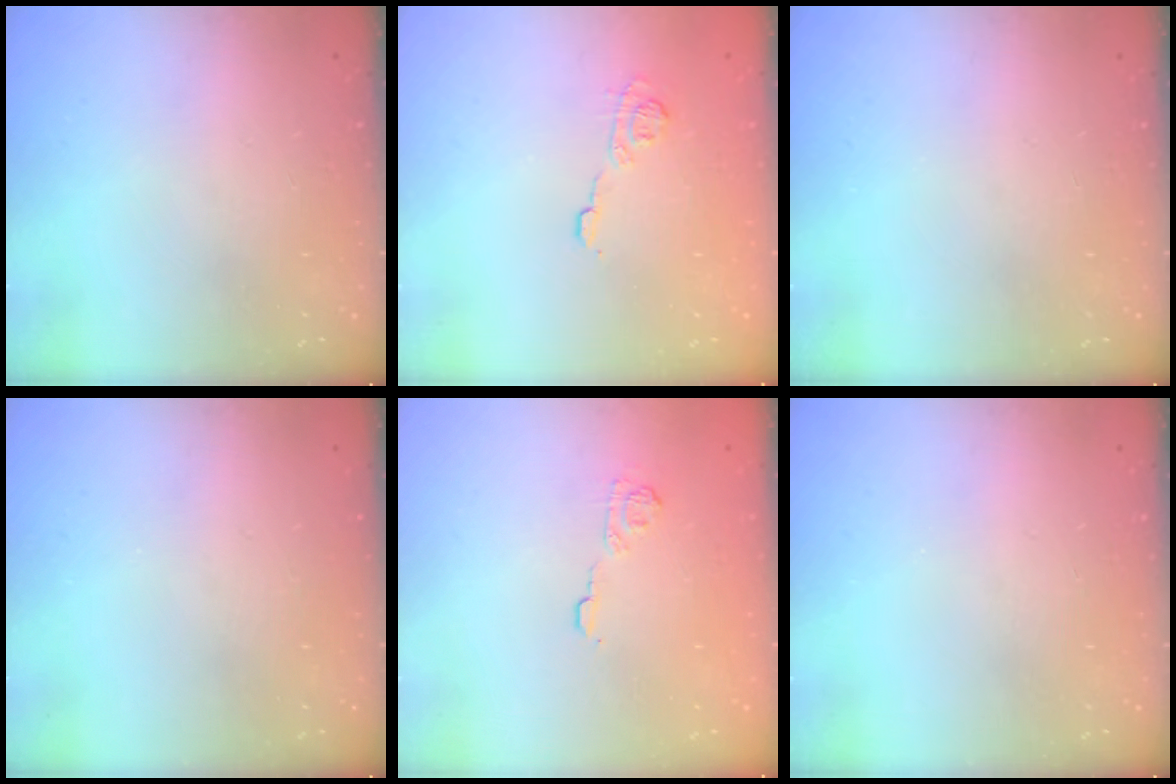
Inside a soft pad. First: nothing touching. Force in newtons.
{"total": 7.7, "press": 7.6, "slide": 1.2}
{"total": 0.0}
{"total": 0.0}
{"total": 5.2, "press": 4.9, "slide": 1.5}
{"total": 0.0}